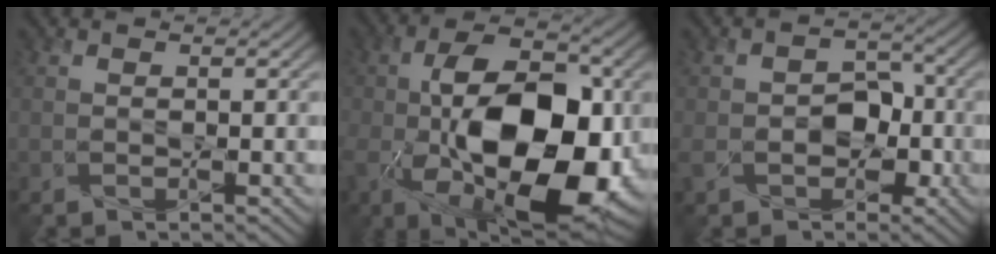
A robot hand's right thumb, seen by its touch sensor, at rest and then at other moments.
{"total": 17.6, "force": [-3.0, 9.8, 14.3], "torque": [-0.251, -0.022, -0.042]}
{"total": 6.6, "force": [-2.0, 5.0, 3.8], "torque": [-0.057, -0.005, -0.037]}